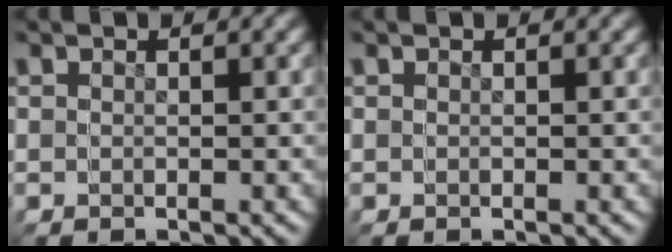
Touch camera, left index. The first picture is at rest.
{"total": 0.0}